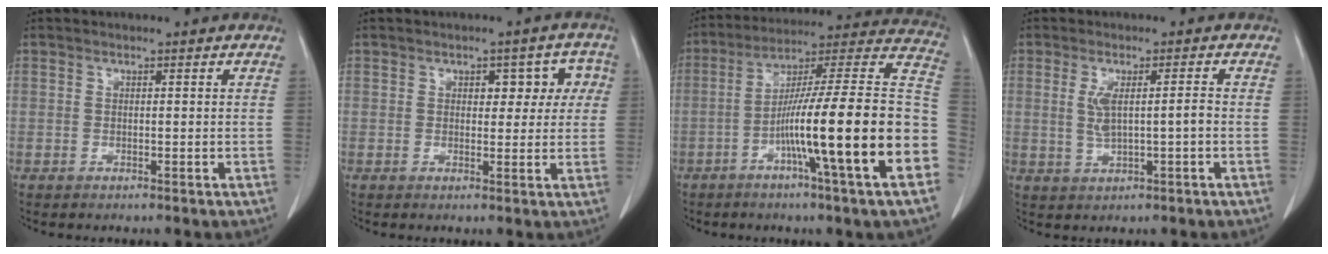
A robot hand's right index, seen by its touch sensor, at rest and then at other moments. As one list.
[{"total": 5.2, "force": [1.2, 3.1, 4.0], "torque": [-0.030, 0.024, 0.015]}, {"total": 23.9, "force": [-6.9, -0.4, 22.9], "torque": [-0.282, 0.006, -0.119]}, {"total": 4.5, "force": [0.0, 0.7, 4.4], "torque": [-0.086, 0.005, 0.006]}]